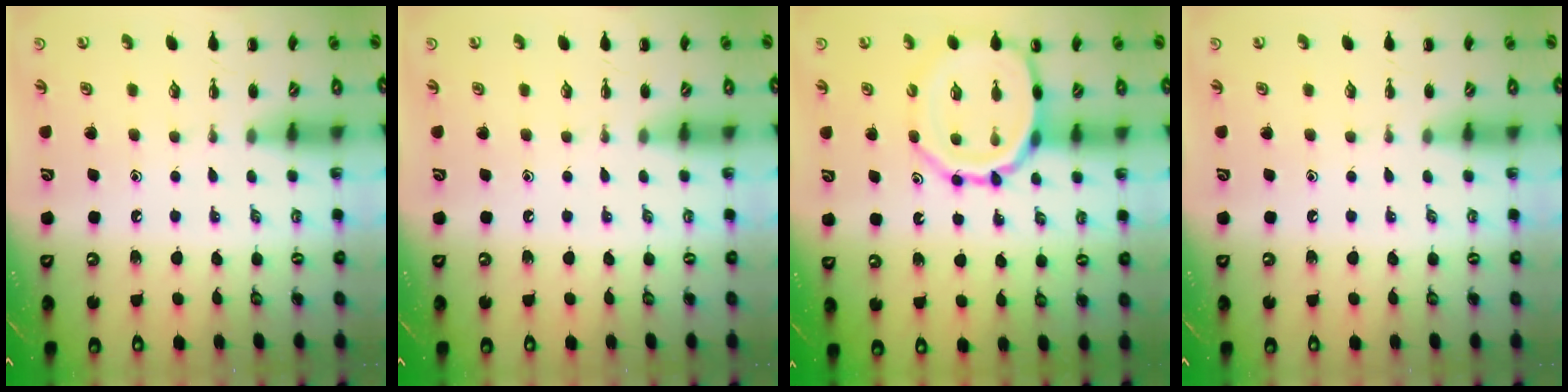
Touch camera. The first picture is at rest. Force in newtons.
{"total": 0.0}
{"total": 13.5, "press": 13.2, "slide": 2.6}
{"total": 0.0}